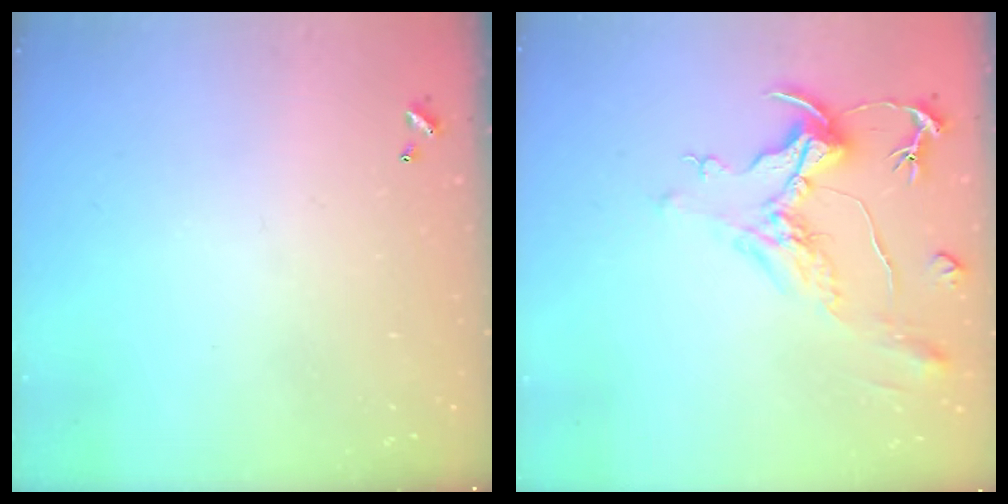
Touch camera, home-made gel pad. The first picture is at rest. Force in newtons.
{"total": 2.0, "press": 1.5, "slide": 1.3}